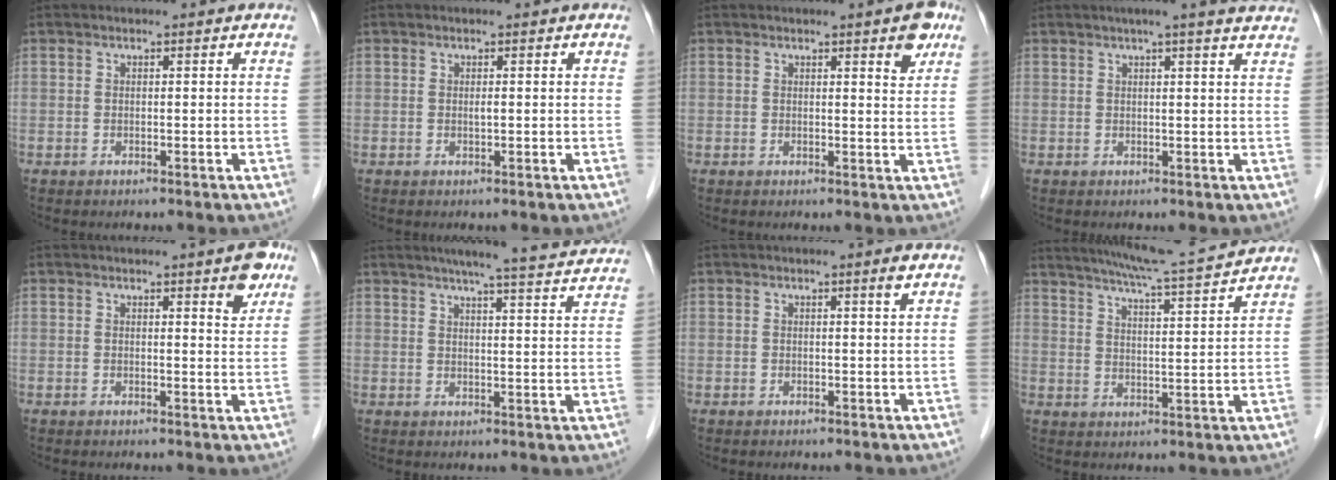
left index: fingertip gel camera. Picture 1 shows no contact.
{"total": 0.6, "force": [0.1, 0.3, 0.5], "torque": [-0.007, -0.002, 0.002]}
{"total": 3.9, "force": [2.3, 0.9, 3.1], "torque": [-0.031, -0.005, 0.027]}
{"total": 10.6, "force": [9.2, 0.5, 5.3], "torque": [-0.063, 0.011, 0.096]}
{"total": 4.4, "force": [2.6, 0.9, 3.4], "torque": [-0.034, -0.006, 0.030]}
{"total": 16.1, "force": [14.6, 0.2, 6.8], "torque": [-0.095, -0.011, 0.174]}
{"total": 1.1, "force": [0.6, -0.2, 0.8], "torque": [-0.009, -0.007, 0.011]}
{"total": 14.1, "force": [13.1, -0.8, 5.3], "torque": [-0.093, -0.003, 0.187]}